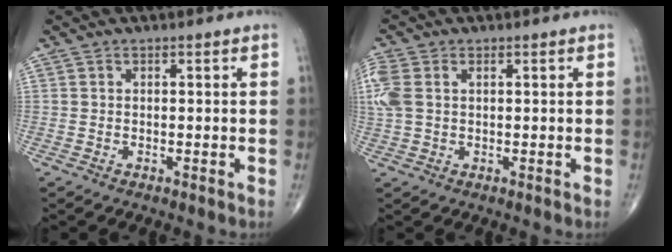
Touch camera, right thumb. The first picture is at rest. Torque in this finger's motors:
{"motor_torque": [-0.08, -0.03, 0.61, 0.21, 0.10]}